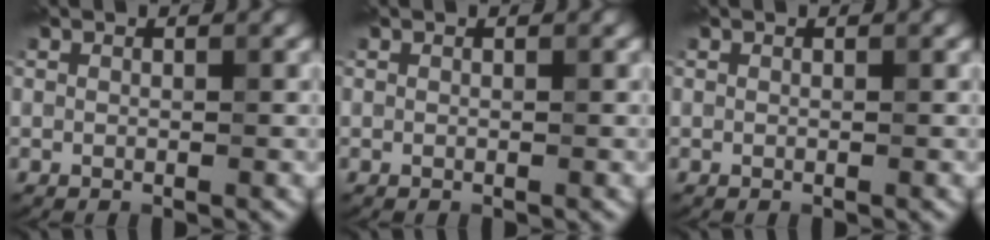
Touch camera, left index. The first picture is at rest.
{"total": 0.0}
{"total": 0.0}